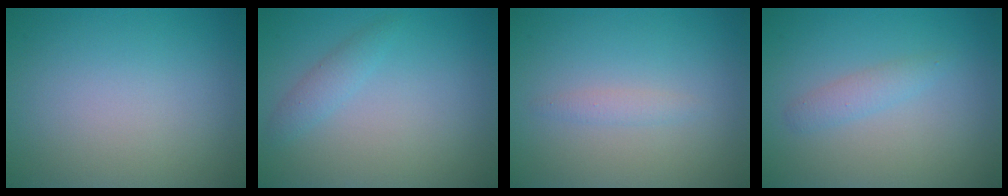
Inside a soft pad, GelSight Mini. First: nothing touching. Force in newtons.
{"total": 1.5, "press": 1.4, "slide": 0.1}
{"total": 1.0, "press": 1.0, "slide": 0.0}
{"total": 1.5, "press": 1.5, "slide": 0.0}